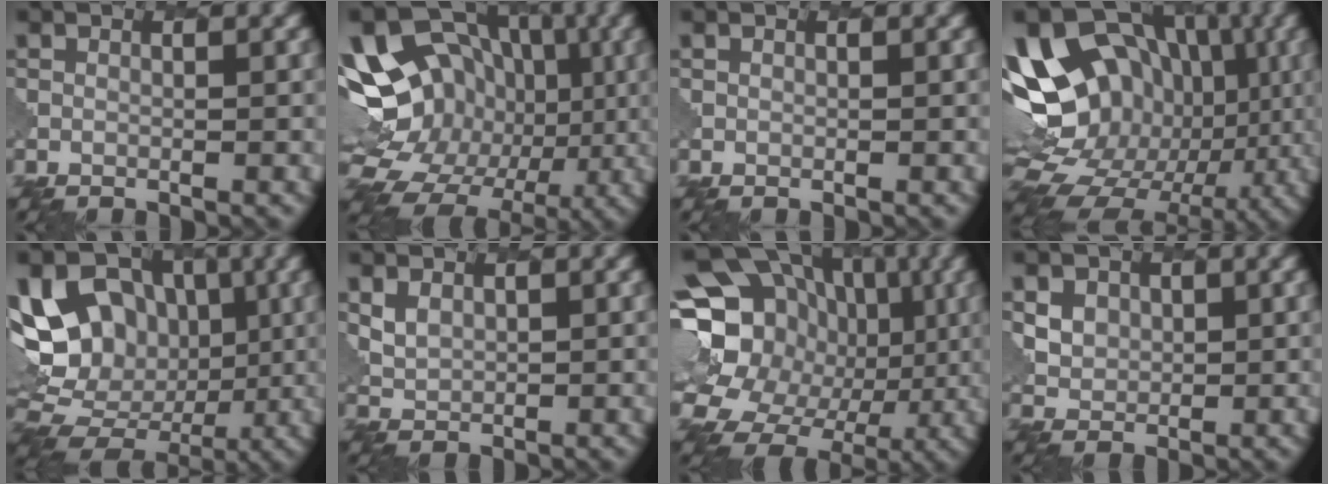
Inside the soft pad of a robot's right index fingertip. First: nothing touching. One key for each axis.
{"total": 18.7, "fx": -1.1, "fy": 16.0, "fz": 9.7, "tx": -0.186, "ty": 0.022, "tz": -0.014}
{"total": 0.6, "fx": 0.2, "fy": 0.5, "fz": 0.2, "tx": 0.000, "ty": -0.002, "tz": 0.005}
{"total": 19.9, "fx": 2.3, "fy": 15.5, "fz": 12.2, "tx": -0.195, "ty": 0.034, "tz": 0.029}
{"total": 15.3, "fx": 2.4, "fy": 12.9, "fz": 7.9, "tx": -0.170, "ty": 0.016, "tz": 0.050}
{"total": 2.0, "fx": 1.2, "fy": 1.4, "fz": 0.7, "tx": -0.021, "ty": -0.002, "tz": 0.027}
{"total": 21.0, "fx": -0.3, "fy": 18.7, "fz": 9.6, "tx": -0.199, "ty": 0.031, "tz": -0.025}
{"total": 5.1, "fx": 2.6, "fy": 4.0, "fz": 2.0, "tx": -0.053, "ty": 0.012, "tz": 0.040}